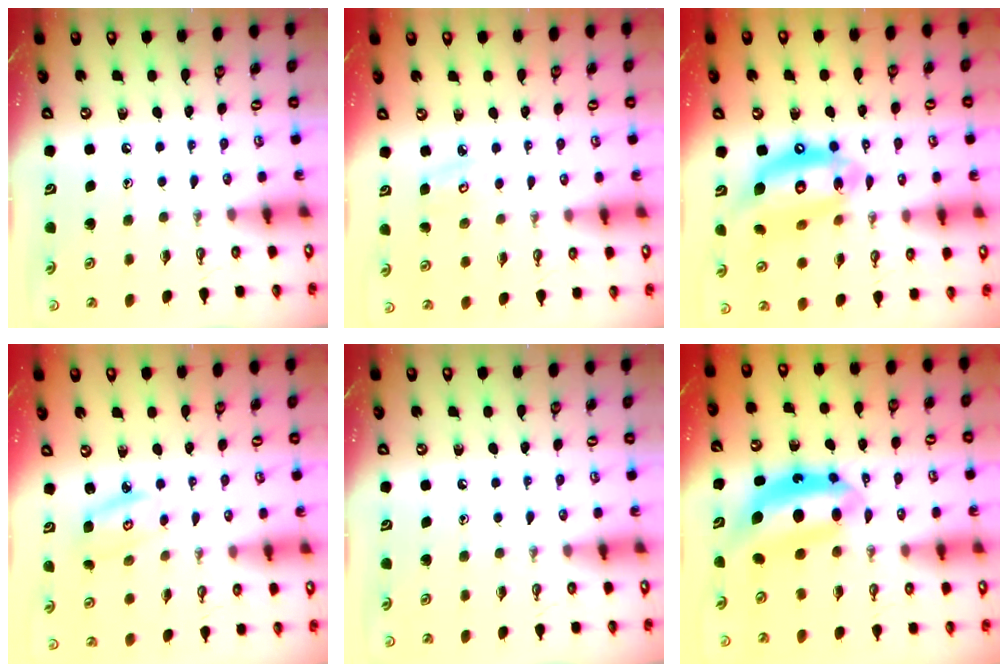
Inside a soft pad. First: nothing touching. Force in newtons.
{"total": 4.6, "press": 4.6, "slide": 0.3}
{"total": 16.7, "press": 16.6, "slide": 1.6}
{"total": 3.9, "press": 3.9, "slide": 0.3}
{"total": 0.0}
{"total": 8.3, "press": 8.2, "slide": 1.1}